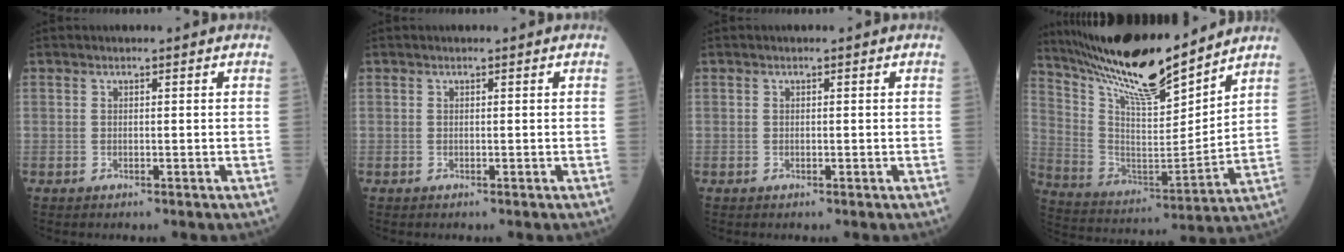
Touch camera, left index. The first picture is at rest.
{"total": 0.0}
{"total": 0.0}
{"total": 18.3, "force": [15.9, 1.9, 8.7], "torque": [-0.164, -0.011, 0.289]}